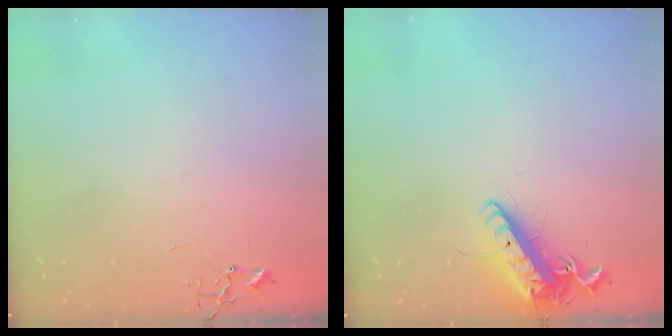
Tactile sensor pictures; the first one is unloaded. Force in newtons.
{"total": 14.7, "press": 14.4, "slide": 2.8}